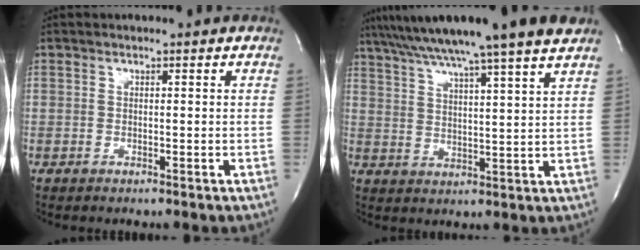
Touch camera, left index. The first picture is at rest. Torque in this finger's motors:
{"motor_torque": [0.79, -0.87, 1.03, 0.21]}